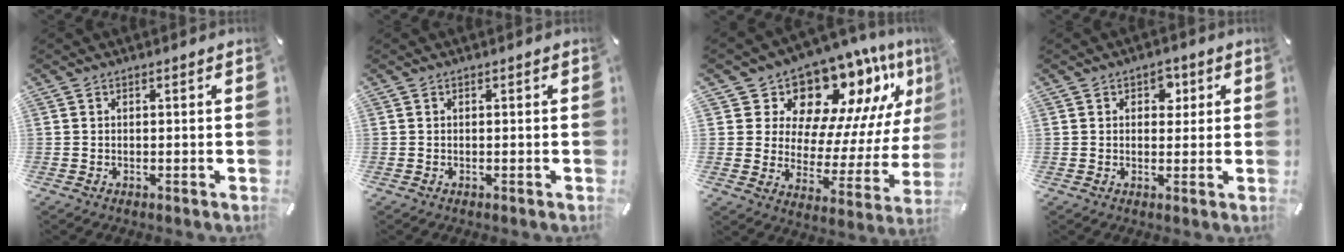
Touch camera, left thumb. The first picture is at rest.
{"total": 0.0}
{"total": 14.1, "force": [12.3, 6.1, 3.1], "torque": [-0.040, -0.134, 0.203]}
{"total": 3.8, "force": [1.3, 2.9, 2.2], "torque": [-0.007, -0.008, 0.013]}